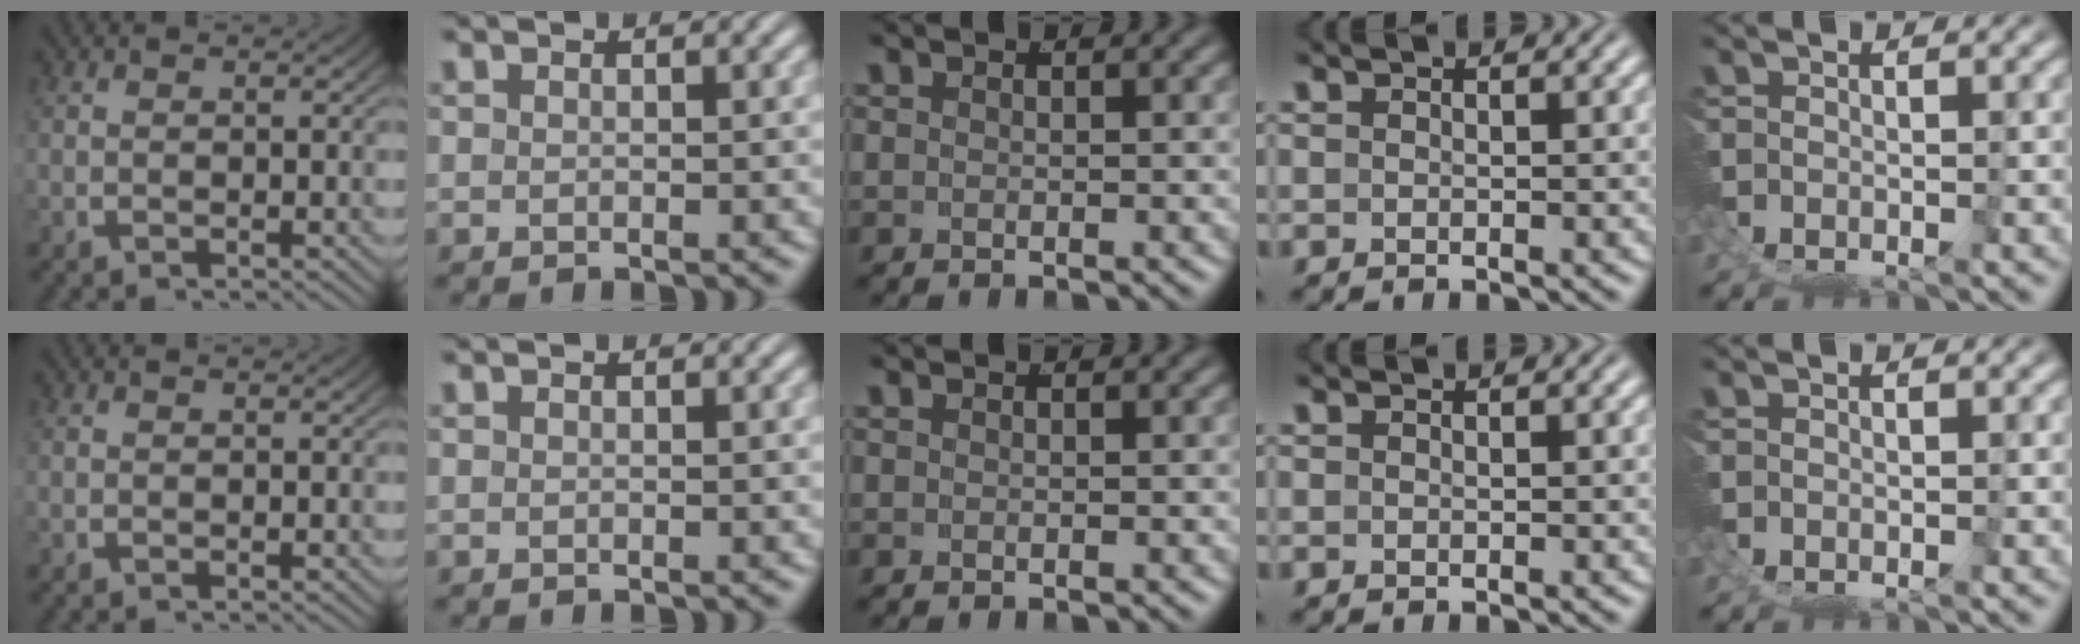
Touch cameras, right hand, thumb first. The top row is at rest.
{"middle": {"total": 1.2, "force": [-0.2, -1.1, -0.3], "torque": [0.016, -0.010, 0.008]}}